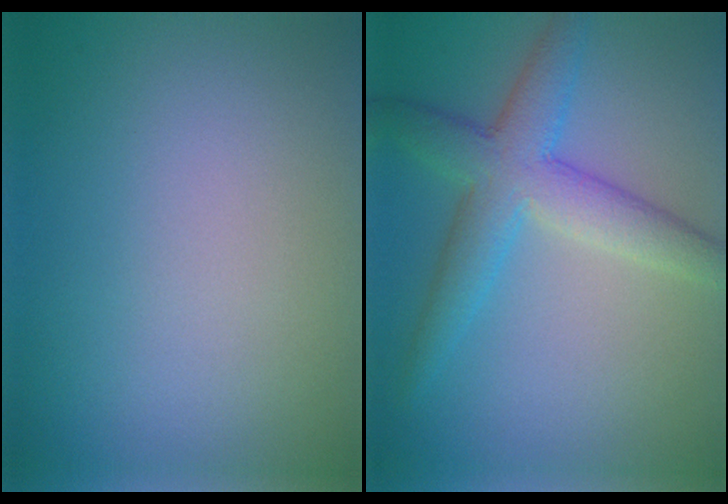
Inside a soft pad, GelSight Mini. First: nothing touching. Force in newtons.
{"total": 5.4, "press": 5.4, "slide": 0.1}